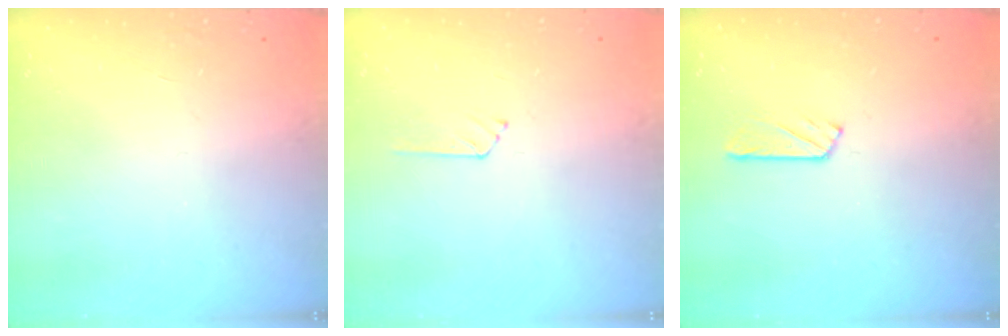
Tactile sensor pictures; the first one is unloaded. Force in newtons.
{"total": 2.8, "press": 2.8, "slide": 0.3}
{"total": 3.8, "press": 3.8, "slide": 0.4}